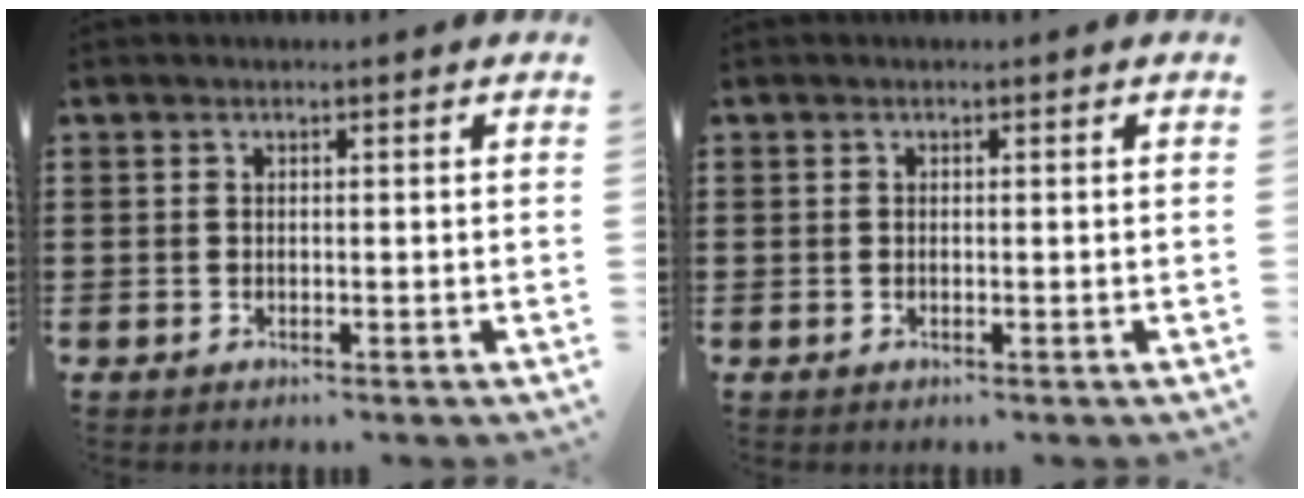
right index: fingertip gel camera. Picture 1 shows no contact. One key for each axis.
{"total": 0.0}